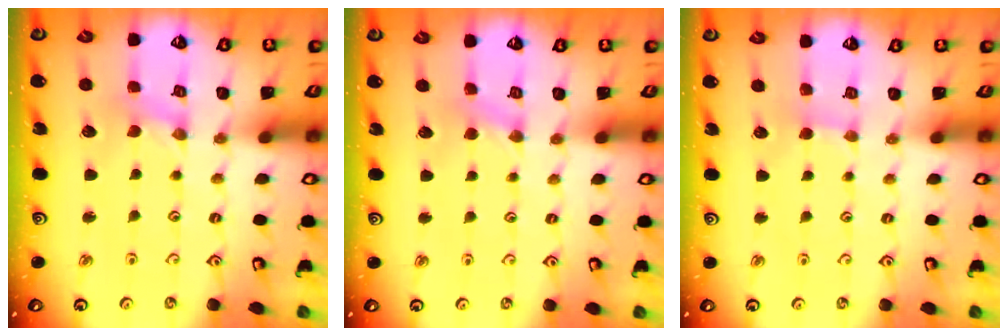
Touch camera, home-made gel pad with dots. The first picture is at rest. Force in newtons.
{"total": 3.0, "press": 2.9, "slide": 0.5}
{"total": 2.1, "press": 2.0, "slide": 0.3}